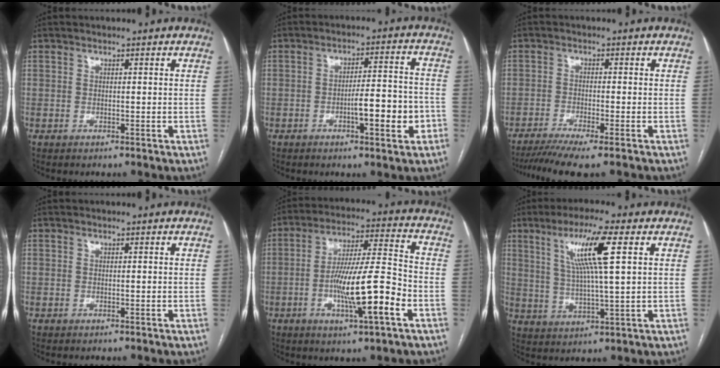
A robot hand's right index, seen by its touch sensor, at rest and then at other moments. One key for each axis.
{"total": 8.5, "fx": -3.2, "fy": 1.6, "fz": 7.7, "tx": -0.113, "ty": 0.016, "tz": -0.043}
{"total": 7.3, "fx": -5.8, "fy": -0.4, "fz": 4.4, "tx": -0.066, "ty": -0.015, "tz": -0.094}
{"total": 0.0}
{"total": 14.1, "fx": -4.6, "fy": 1.0, "fz": 13.3, "tx": -0.231, "ty": 0.001, "tz": -0.077}
{"total": 10.4, "fx": 3.9, "fy": -0.1, "fz": 9.6, "tx": -0.180, "ty": 0.008, "tz": 0.072}